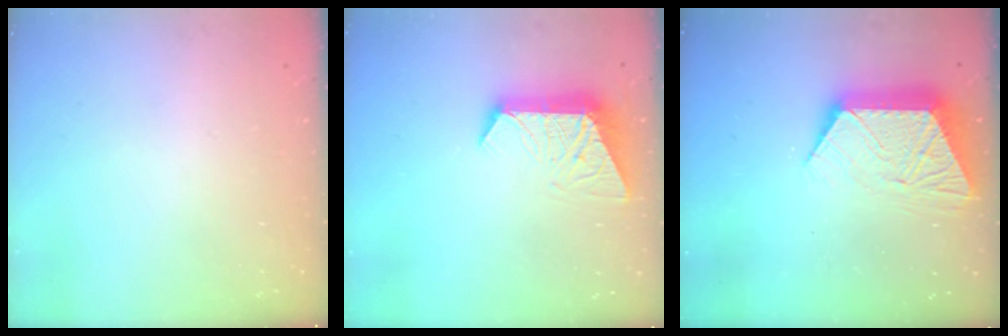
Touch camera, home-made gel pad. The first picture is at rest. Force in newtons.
{"total": 10.5, "press": 10.5, "slide": 0.9}
{"total": 13.4, "press": 13.3, "slide": 0.9}